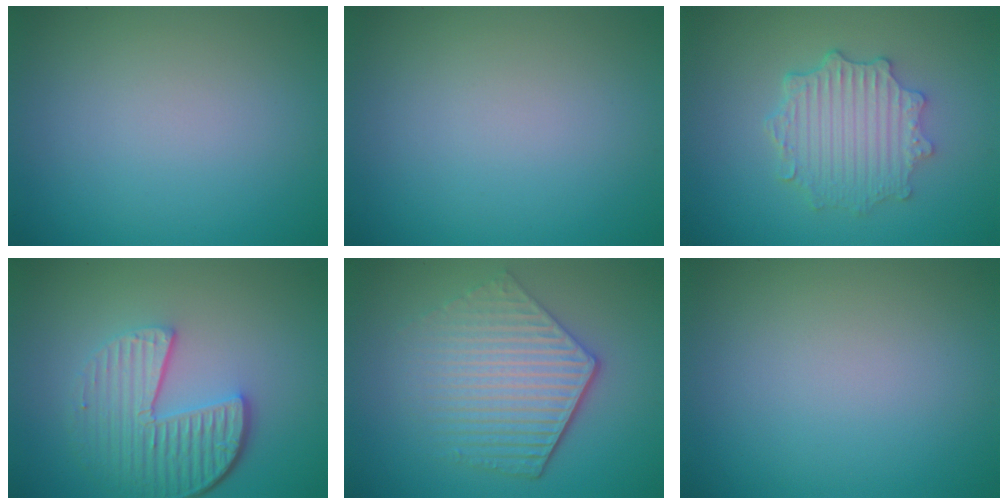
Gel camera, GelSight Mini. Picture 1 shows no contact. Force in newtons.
{"total": 0.0}
{"total": 4.6, "press": 3.7, "slide": 2.7}
{"total": 5.7, "press": 4.2, "slide": 3.9}
{"total": 5.9, "press": 4.4, "slide": 3.9}
{"total": 0.0}